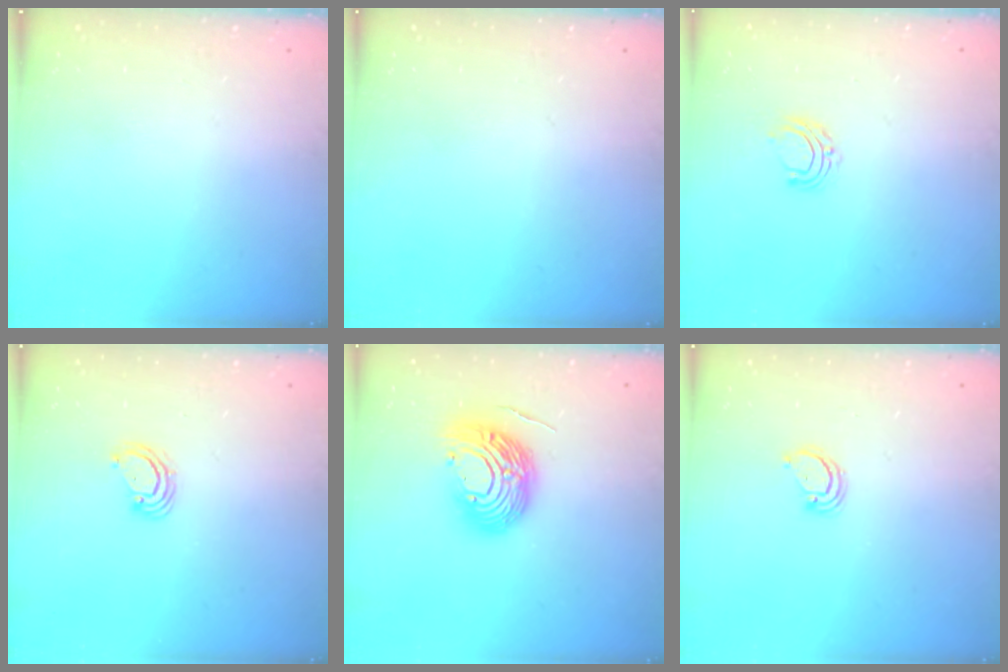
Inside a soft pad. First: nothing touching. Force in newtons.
{"total": 0.0}
{"total": 5.9, "press": 5.9, "slide": 0.4}
{"total": 4.4, "press": 4.4, "slide": 0.5}
{"total": 13.7, "press": 13.6, "slide": 1.8}
{"total": 2.9, "press": 2.8, "slide": 0.2}